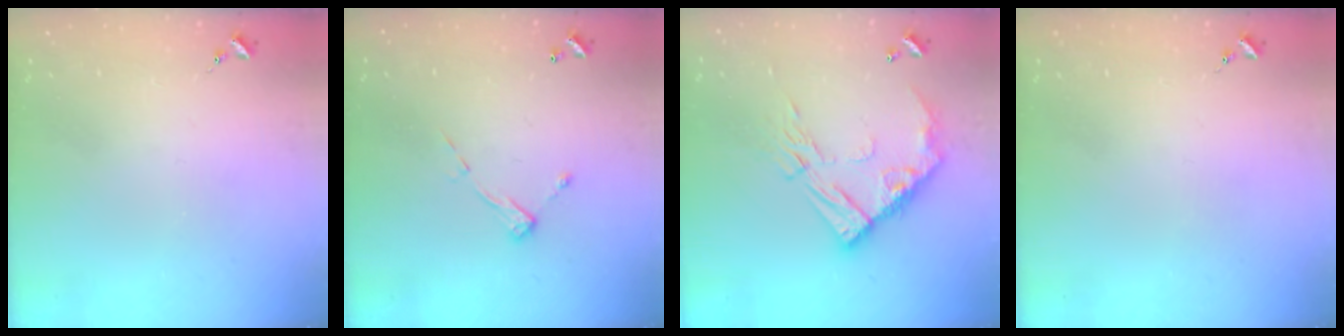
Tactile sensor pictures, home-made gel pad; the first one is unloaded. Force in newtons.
{"total": 6.3, "press": 6.3, "slide": 0.3}
{"total": 14.5, "press": 14.5, "slide": 1.1}
{"total": 0.0}